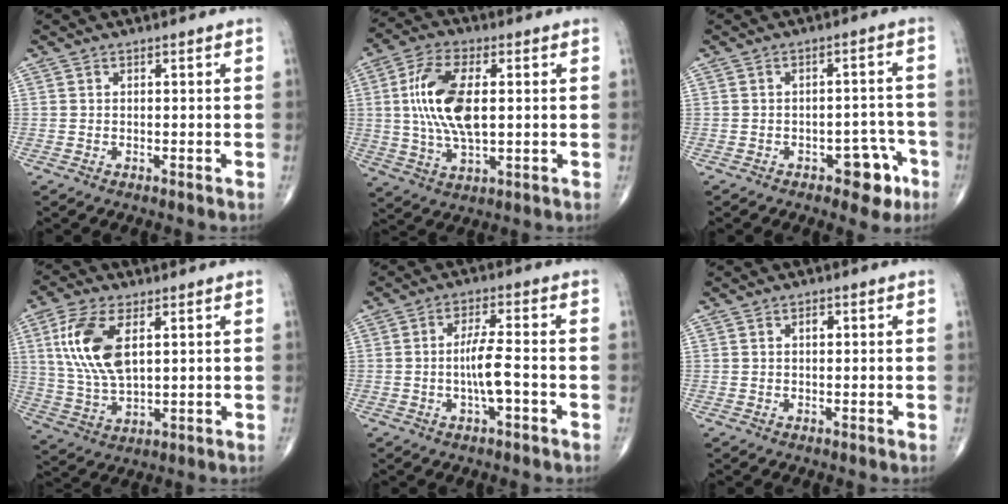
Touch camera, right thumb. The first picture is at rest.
{"total": 13.7, "force": [1.5, 6.3, 12.0], "torque": [-0.244, -0.001, 0.029]}
{"total": 6.7, "force": [-3.7, 3.5, 4.4], "torque": [-0.021, 0.033, -0.045]}
{"total": 13.1, "force": [3.9, 6.3, 10.7], "torque": [-0.228, -0.010, 0.082]}
{"total": 6.0, "force": [-1.4, 1.2, 5.6], "torque": [-0.109, 0.014, -0.027]}
{"total": 1.1, "force": [0.3, 0.7, 0.8], "torque": [-0.008, -0.001, 0.003]}